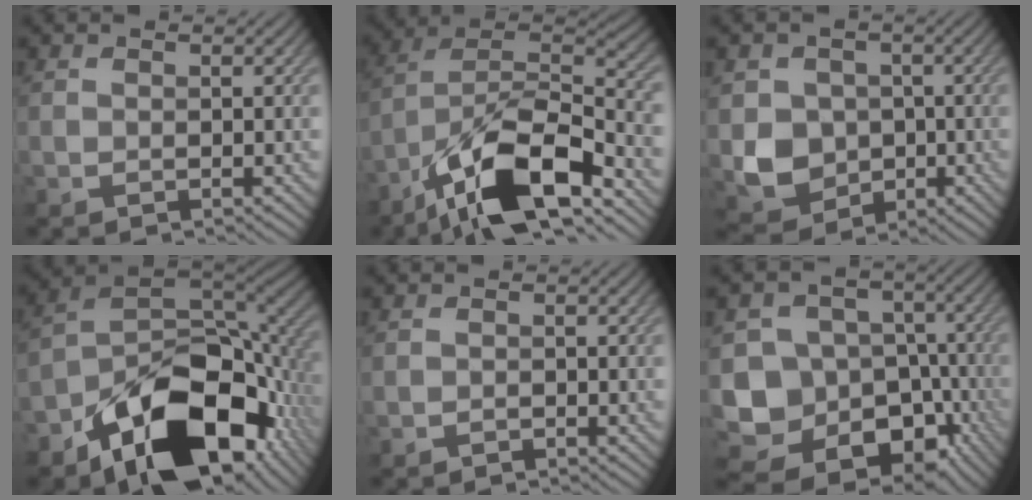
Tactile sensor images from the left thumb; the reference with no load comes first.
{"total": 15.4, "force": [-9.2, 5.7, 10.9], "torque": [-0.201, -0.006, -0.184]}
{"total": 6.1, "force": [-0.7, 5.5, 2.6], "torque": [-0.065, -0.017, -0.020]}
{"total": 18.1, "force": [-8.7, 10.5, 11.9], "torque": [-0.182, -0.036, -0.147]}
{"total": 0.6, "force": [-0.6, 0.0, 0.0], "torque": [0.003, -0.003, -0.010]}
{"total": 18.6, "force": [-8.9, 14.8, 7.1], "torque": [-0.163, -0.044, -0.134]}